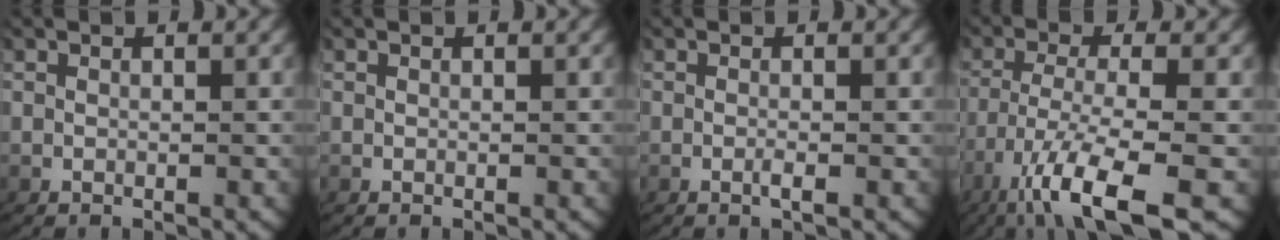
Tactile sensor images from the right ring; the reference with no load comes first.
{"total": 0.0}
{"total": 1.0, "force": [-0.5, 0.2, 0.8], "torque": [-0.017, -0.001, -0.011]}
{"total": 7.3, "force": [-4.1, 2.5, 5.6], "torque": [-0.124, -0.041, -0.042]}